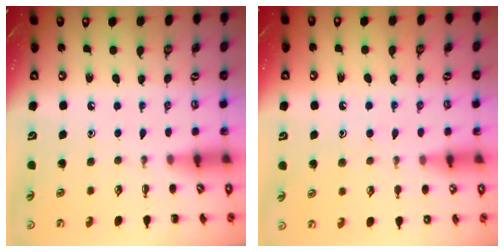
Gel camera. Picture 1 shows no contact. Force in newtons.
{"total": 7.0, "press": 6.9, "slide": 1.0}